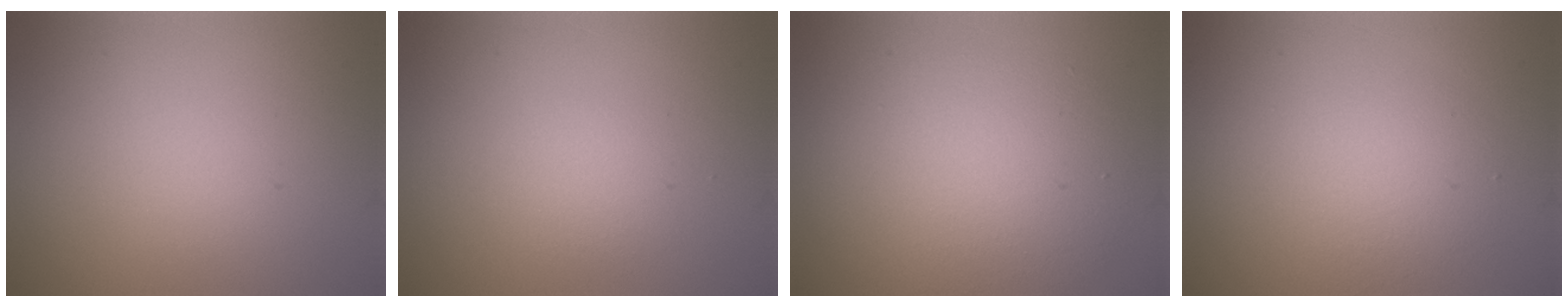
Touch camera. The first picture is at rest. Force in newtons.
{"total": 1.2, "press": 1.2, "slide": 0.0}
{"total": 5.5, "press": 5.5, "slide": 0.4}
{"total": 2.9, "press": 2.9, "slide": 0.0}